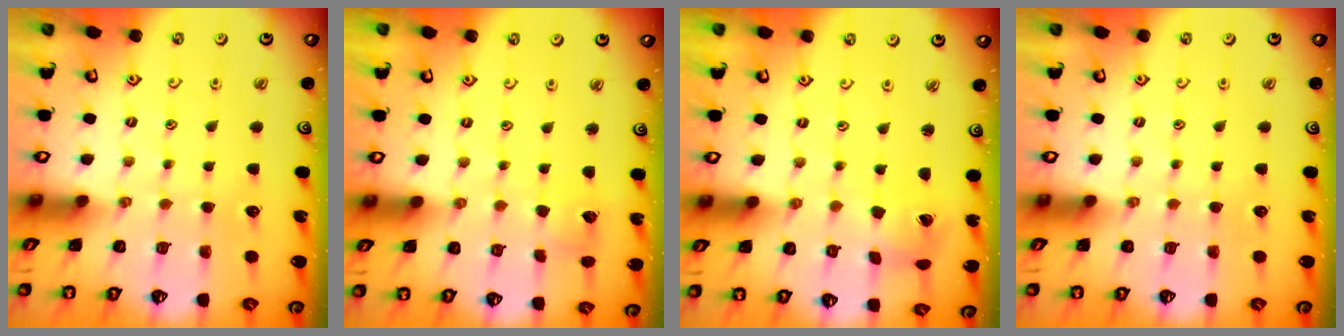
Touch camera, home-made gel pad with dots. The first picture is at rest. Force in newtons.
{"total": 4.8, "press": 4.7, "slide": 0.6}
{"total": 2.1, "press": 2.0, "slide": 0.3}
{"total": 0.0}